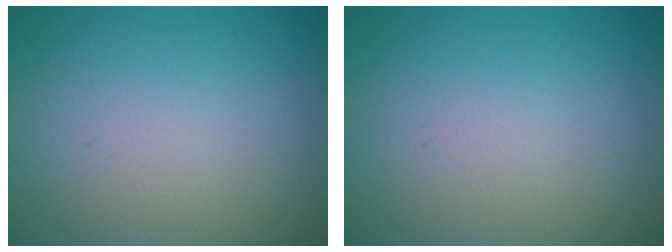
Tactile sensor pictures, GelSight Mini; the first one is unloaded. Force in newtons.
{"total": 0.0}